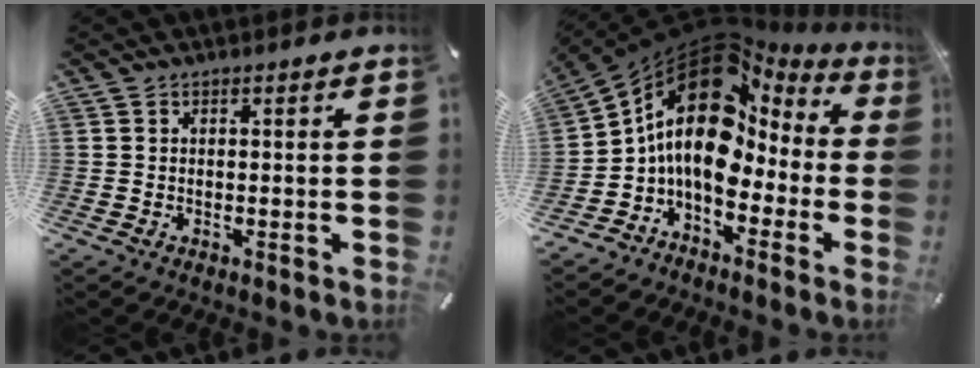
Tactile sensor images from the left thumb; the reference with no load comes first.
{"total": 17.8, "force": [3.1, 11.8, 12.9], "torque": [-0.238, -0.022, 0.043]}